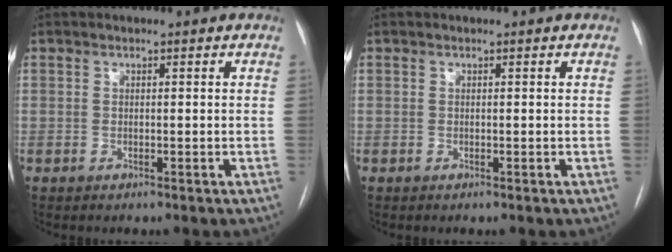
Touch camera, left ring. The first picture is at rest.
{"total": 0.0}